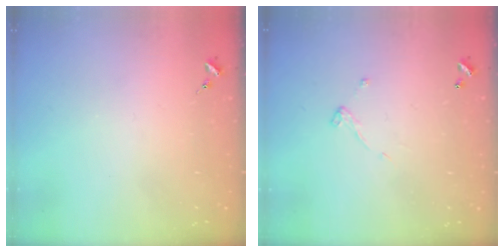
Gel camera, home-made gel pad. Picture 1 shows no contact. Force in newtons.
{"total": 4.9, "press": 4.9, "slide": 0.1}